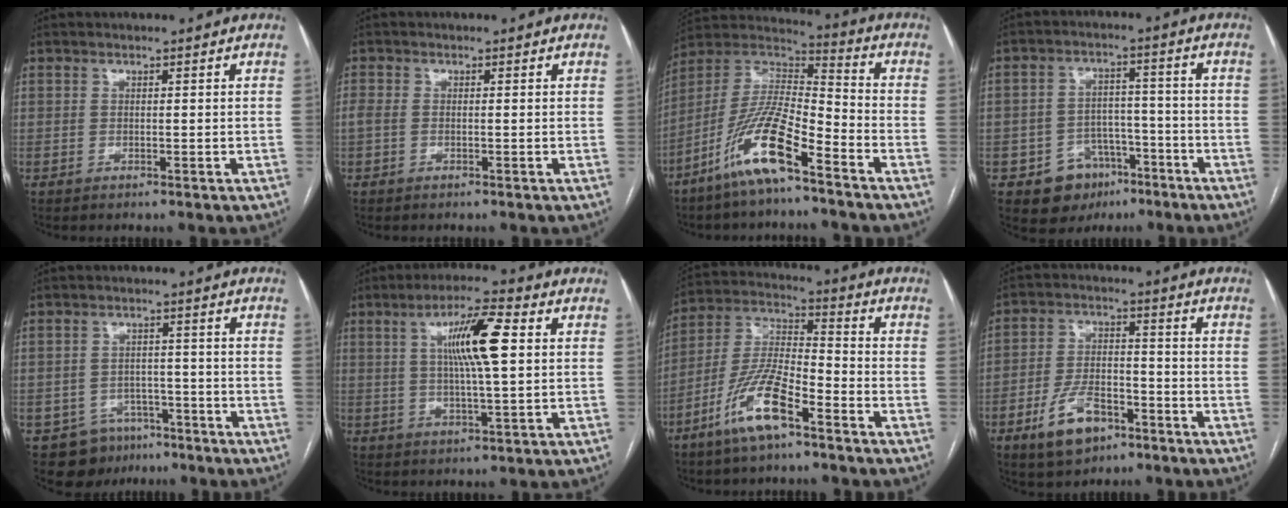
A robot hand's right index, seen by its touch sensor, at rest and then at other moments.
{"total": 2.3, "force": [-0.4, 1.5, 1.8], "torque": [-0.055, 0.013, -0.004]}
{"total": 14.0, "force": [-8.5, 2.2, 10.9], "torque": [-0.221, -0.001, -0.163]}
{"total": 8.4, "force": [-4.5, 6.7, 2.3], "torque": [-0.031, 0.023, -0.059]}
{"total": 8.3, "force": [-5.2, 6.2, 1.4], "torque": [-0.019, 0.017, -0.071]}
{"total": 10.3, "force": [2.3, 1.2, 10.0], "torque": [-0.178, 0.011, 0.037]}
{"total": 12.3, "force": [-7.0, 2.8, 9.7], "torque": [-0.204, -0.004, -0.135]}
{"total": 9.7, "force": [-5.5, 5.1, 6.2], "torque": [-0.127, 0.009, -0.092]}